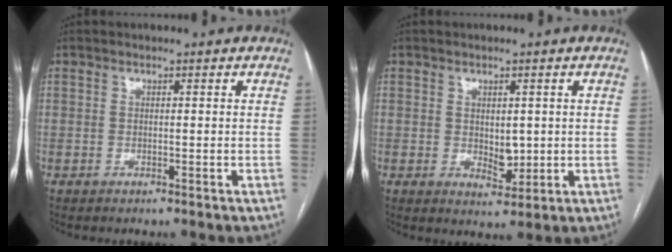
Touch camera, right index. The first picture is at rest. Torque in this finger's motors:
{"motor_torque": [0.25, 0.17, 0.06, 0.01]}